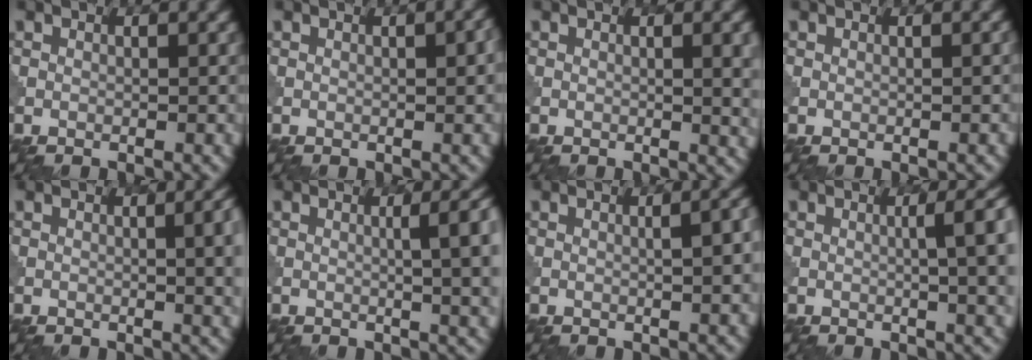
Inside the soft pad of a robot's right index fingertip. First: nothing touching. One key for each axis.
{"total": 1.9, "fx": 0.3, "fy": 0.4, "fz": 1.9, "tx": -0.025, "ty": 0.003, "tz": 0.004}
{"total": 3.7, "fx": 0.6, "fy": 1.2, "fz": 3.5, "tx": -0.035, "ty": 0.005, "tz": 0.007}
{"total": 0.5, "fx": 0.0, "fy": 0.1, "fz": 0.5, "tx": -0.004, "ty": 0.004, "tz": -0.001}
{"total": 5.7, "fx": 0.3, "fy": 2.4, "fz": 5.2, "tx": -0.034, "ty": 0.005, "tz": 0.007}
{"total": 8.0, "fx": 0.7, "fy": 3.1, "fz": 7.4, "tx": -0.048, "ty": 0.014, "tz": 0.008}
{"total": 4.7, "fx": 0.3, "fy": 1.7, "fz": 4.4, "tx": -0.038, "ty": 0.014, "tz": 0.004}
{"total": 8.0, "fx": 0.5, "fy": 3.1, "fz": 7.4, "tx": -0.047, "ty": 0.018, "tz": 0.006}